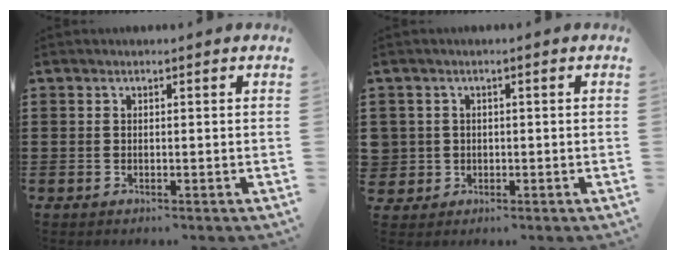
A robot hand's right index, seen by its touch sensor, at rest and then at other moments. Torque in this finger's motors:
{"motor_torque": [2.14, 0.00, 0.05, -0.01]}